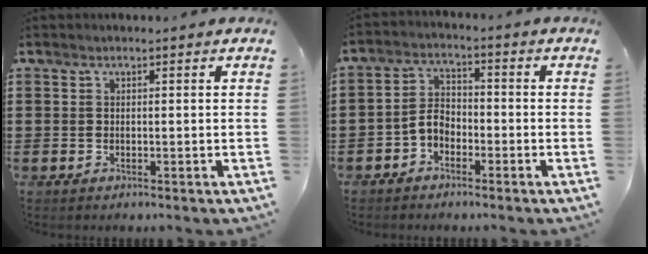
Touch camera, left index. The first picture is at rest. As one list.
[{"total": 3.8, "force": [-2.2, 2.3, 2.0], "torque": [-0.054, 0.006, -0.049]}]